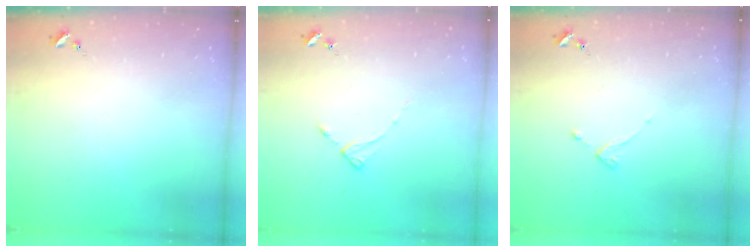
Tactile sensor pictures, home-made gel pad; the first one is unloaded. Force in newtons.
{"total": 2.2, "press": 2.2, "slide": 0.4}
{"total": 2.2, "press": 2.1, "slide": 0.4}